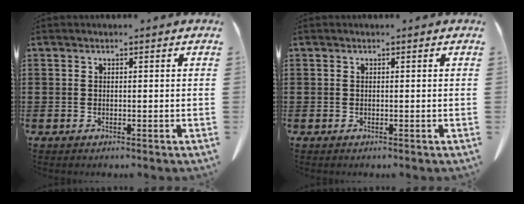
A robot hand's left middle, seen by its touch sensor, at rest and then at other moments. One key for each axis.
{"total": 0.0}